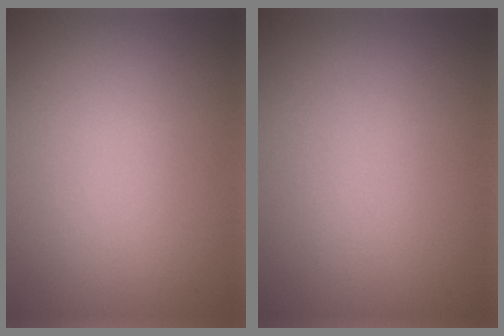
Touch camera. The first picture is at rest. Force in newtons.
{"total": 0.0}